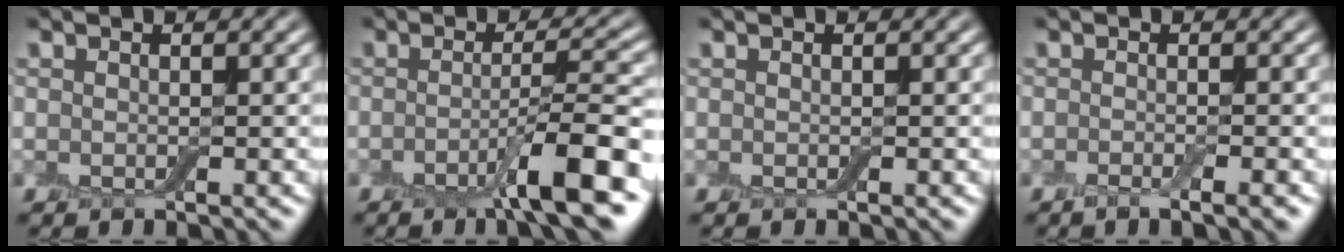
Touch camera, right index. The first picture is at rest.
{"total": 6.2, "force": [-2.5, 0.8, 5.6], "torque": [-0.082, 0.006, -0.049]}
{"total": 0.0}
{"total": 2.2, "force": [-1.1, 0.5, 1.9], "torque": [-0.017, -0.002, -0.022]}